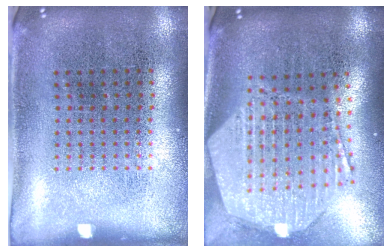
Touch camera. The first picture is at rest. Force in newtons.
{"total": 3.0, "press": 2.4, "slide": 1.8}